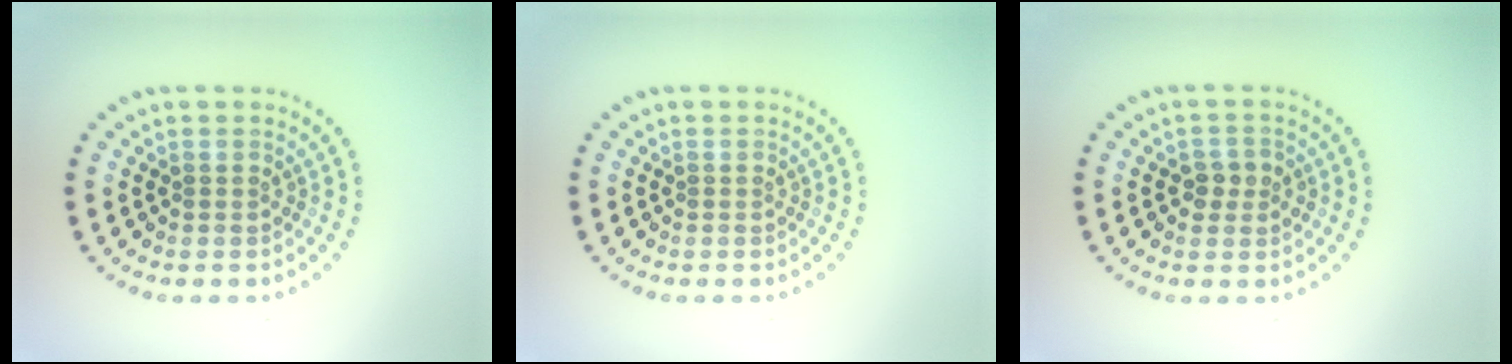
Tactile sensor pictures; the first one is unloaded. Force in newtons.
{"total": 0.0}
{"total": 1.8, "press": 1.7, "slide": 0.2}